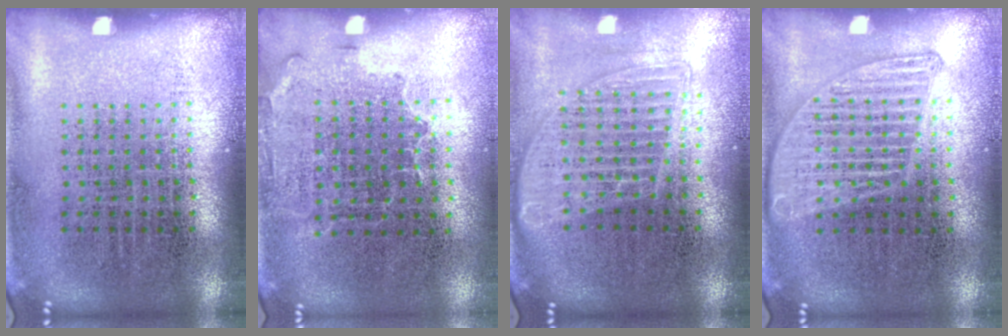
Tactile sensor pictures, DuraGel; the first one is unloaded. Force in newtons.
{"total": 1.4, "press": 1.1, "slide": 0.9}
{"total": 1.4, "press": 1.2, "slide": 0.7}
{"total": 1.3, "press": 1.3, "slide": 0.1}